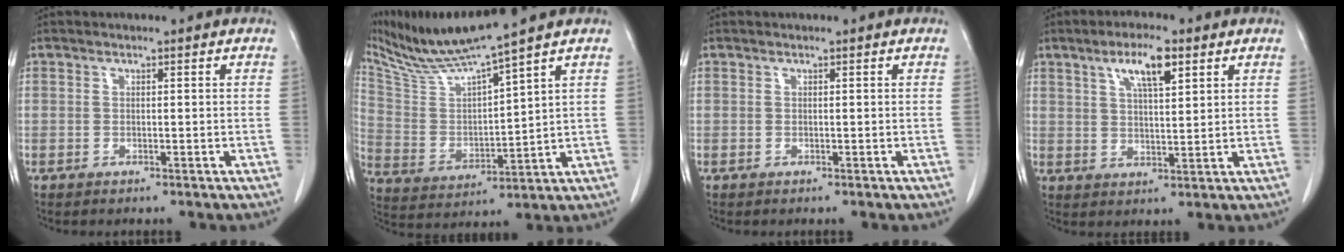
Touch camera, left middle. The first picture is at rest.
{"total": 11.5, "force": [10.1, -1.8, 5.3], "torque": [-0.109, -0.006, 0.201]}
{"total": 0.0}
{"total": 6.8, "force": [3.7, 1.5, 5.5], "torque": [-0.100, 0.005, 0.064]}